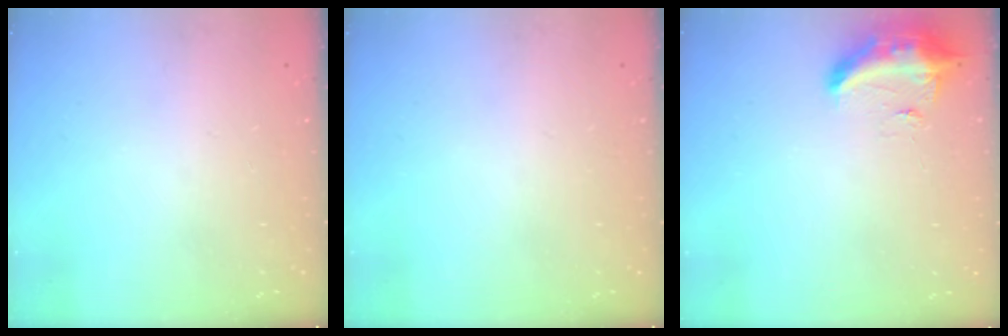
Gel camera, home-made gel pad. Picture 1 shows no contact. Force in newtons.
{"total": 0.0}
{"total": 11.0, "press": 9.9, "slide": 4.8}